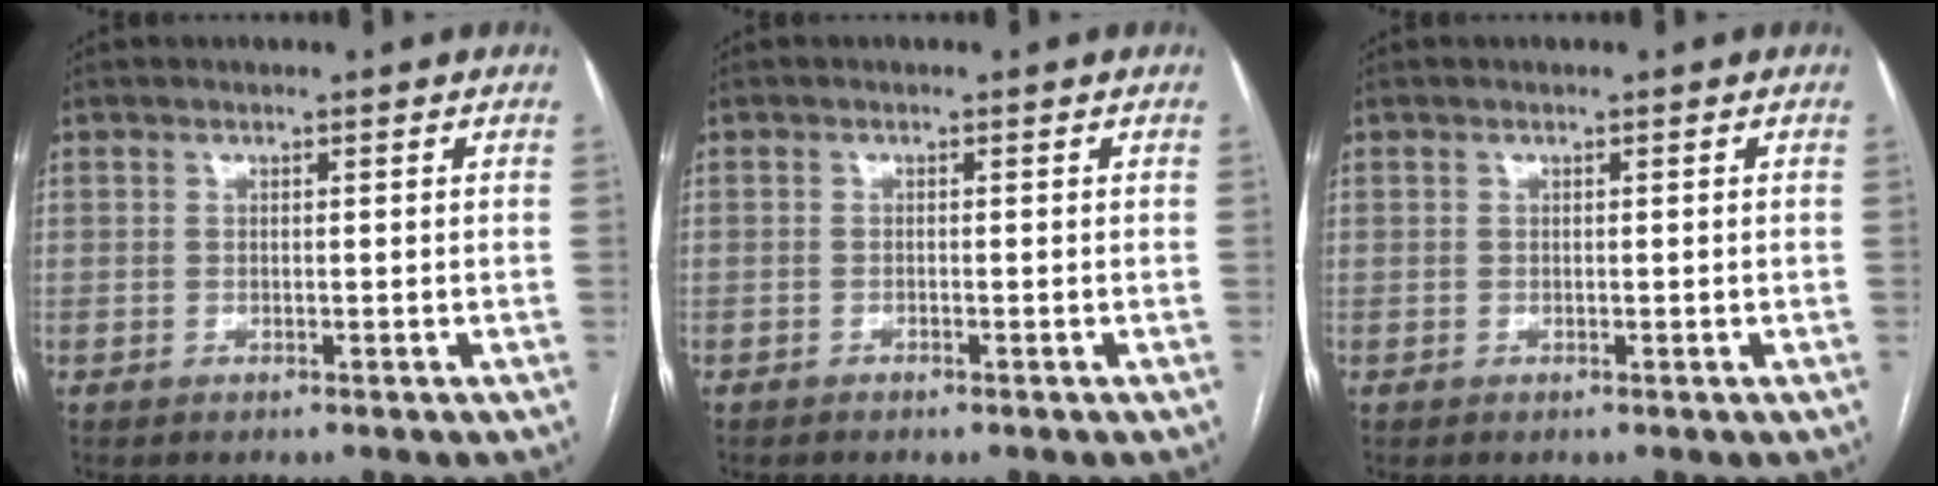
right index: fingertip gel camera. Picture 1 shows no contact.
{"total": 0.0}
{"total": 0.0}